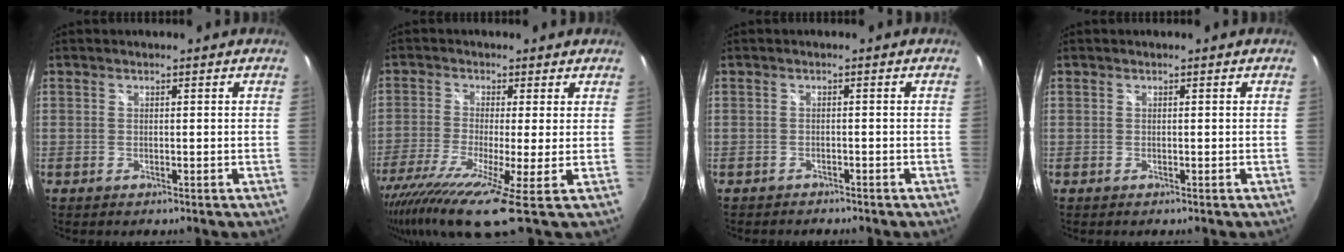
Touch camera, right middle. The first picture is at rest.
{"total": 12.8, "force": [-7.5, 0.0, 10.3], "torque": [-0.223, -0.059, -0.138]}
{"total": 2.1, "force": [-1.9, 0.9, 0.1], "torque": [-0.011, -0.005, -0.031]}
{"total": 0.0}